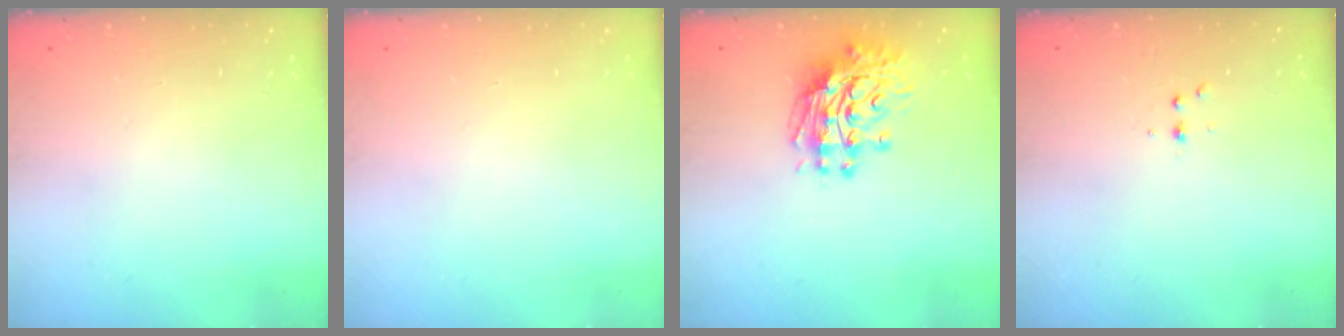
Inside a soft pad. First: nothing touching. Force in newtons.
{"total": 0.0}
{"total": 11.5, "press": 11.4, "slide": 1.2}
{"total": 3.2, "press": 3.1, "slide": 0.4}